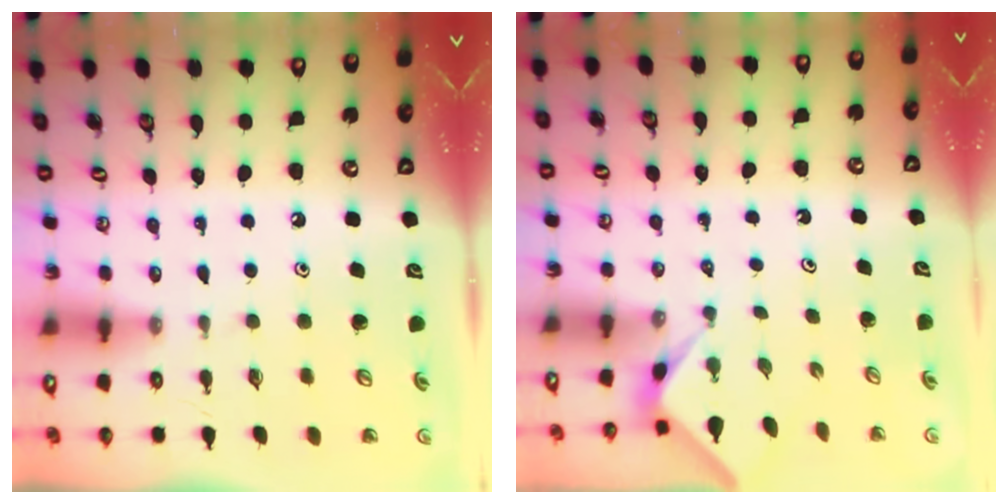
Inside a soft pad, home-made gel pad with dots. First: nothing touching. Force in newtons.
{"total": 2.3, "press": 2.3, "slide": 0.1}